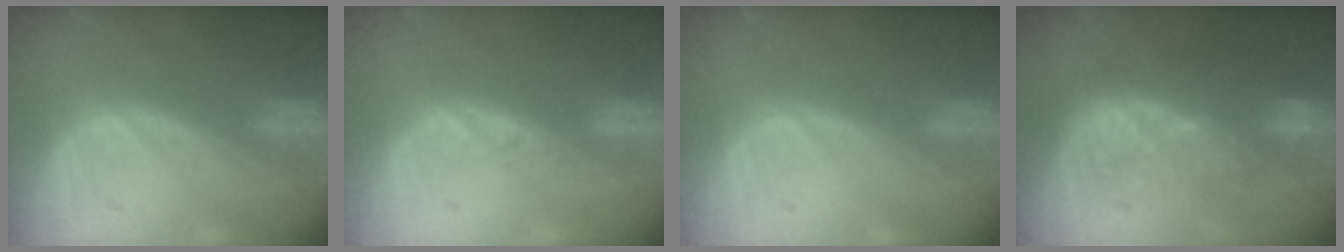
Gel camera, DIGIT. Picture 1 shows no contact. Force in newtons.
{"total": 1.3, "press": 1.0, "slide": 0.8}
{"total": 0.0}
{"total": 9.5, "press": 9.1, "slide": 2.8}